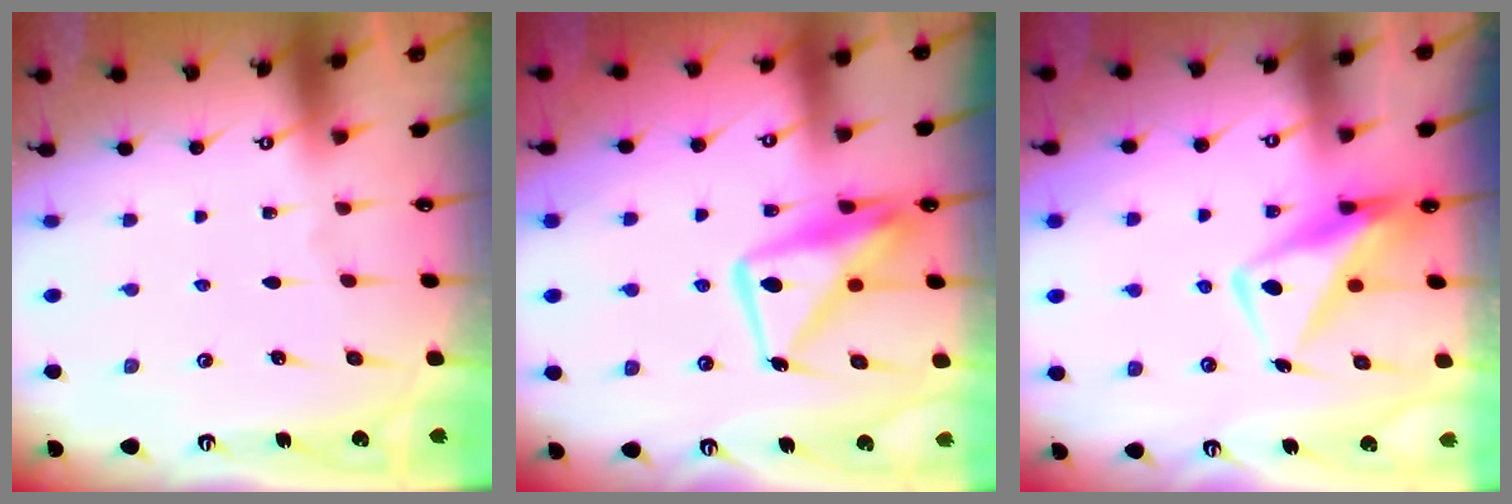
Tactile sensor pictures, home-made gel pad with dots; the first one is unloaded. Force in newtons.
{"total": 15.2, "press": 15.1, "slide": 1.4}
{"total": 10.4, "press": 10.4, "slide": 1.1}